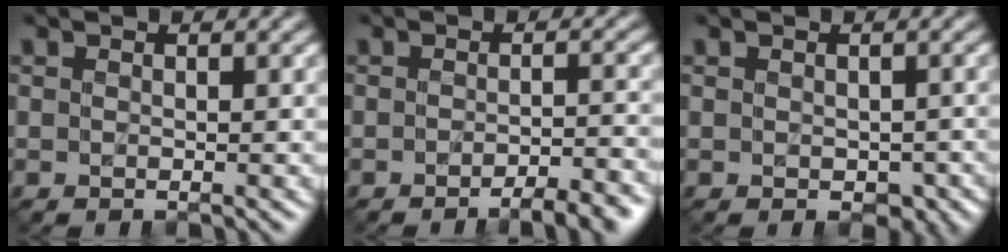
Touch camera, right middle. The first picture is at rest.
{"total": 4.4, "force": [-3.0, 1.1, 3.1], "torque": [-0.031, 0.004, -0.036]}
{"total": 2.4, "force": [-0.4, 1.6, 1.7], "torque": [-0.024, -0.011, 0.000]}